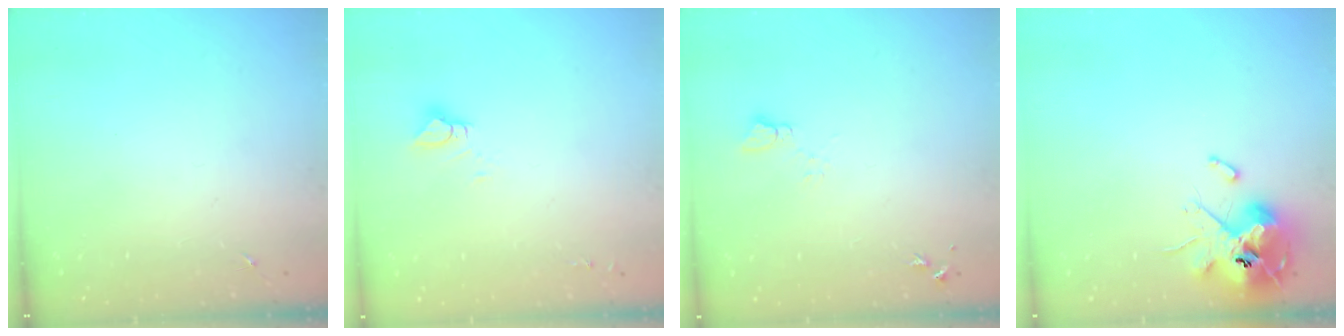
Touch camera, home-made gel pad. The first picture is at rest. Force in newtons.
{"total": 4.0, "press": 4.0, "slide": 0.3}
{"total": 3.7, "press": 3.7, "slide": 0.4}
{"total": 13.1, "press": 12.9, "slide": 2.1}